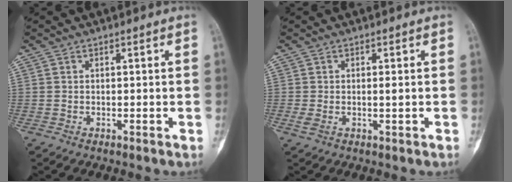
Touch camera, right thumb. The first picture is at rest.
{"total": 2.1, "force": [-0.1, 0.7, 2.0], "torque": [-0.041, 0.000, 0.000]}